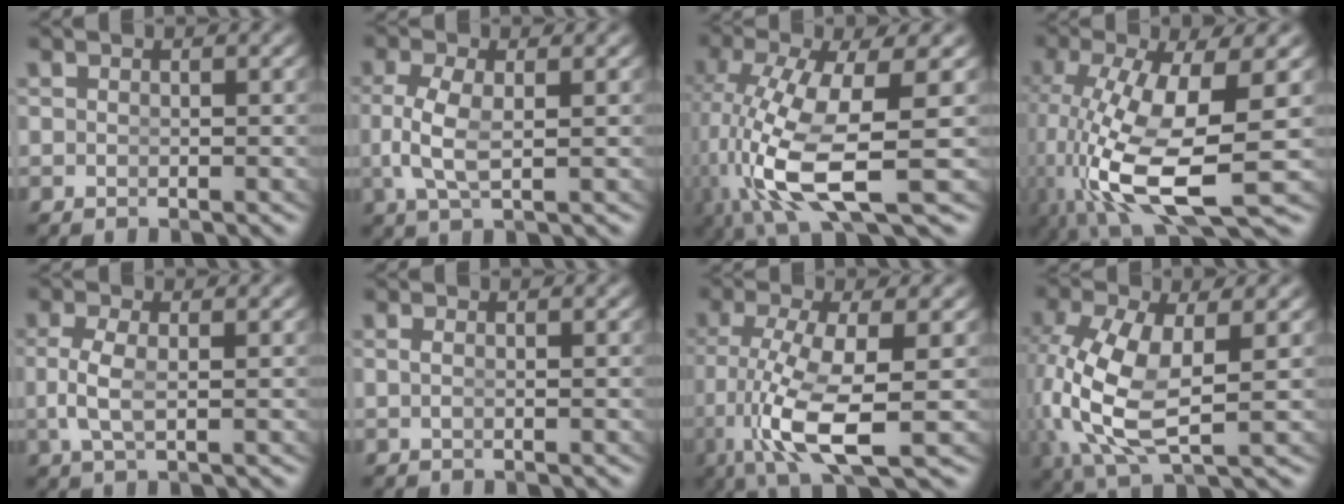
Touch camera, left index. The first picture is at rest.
{"total": 3.6, "force": [-0.2, 1.5, 3.2], "torque": [-0.088, -0.017, 0.010]}
{"total": 8.7, "force": [-1.5, 3.1, 8.0], "torque": [-0.167, -0.034, 0.001]}
{"total": 9.7, "force": [-1.5, 4.0, 8.7], "torque": [-0.180, -0.040, 0.005]}
{"total": 2.5, "force": [-0.2, 0.7, 2.4], "torque": [-0.064, -0.014, 0.008]}
{"total": 0.7, "force": [-0.3, -0.6, 0.3], "torque": [-0.007, -0.009, 0.002]}
{"total": 7.0, "force": [-1.6, 2.0, 6.5], "torque": [-0.140, -0.034, -0.005]}
{"total": 7.4, "force": [0.3, 4.0, 6.2], "torque": [-0.156, -0.036, 0.026]}